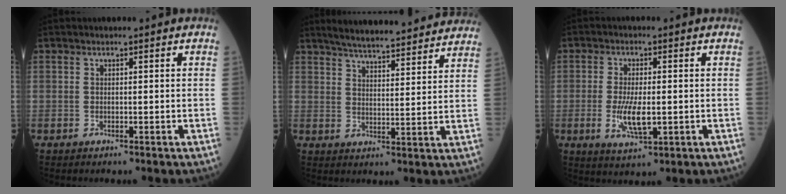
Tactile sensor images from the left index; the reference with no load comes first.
{"total": 18.5, "force": [16.9, 2.4, 7.3], "torque": [-0.101, 0.012, 0.222]}
{"total": 5.9, "force": [-1.1, 1.8, 5.5], "torque": [-0.116, -0.011, -0.016]}